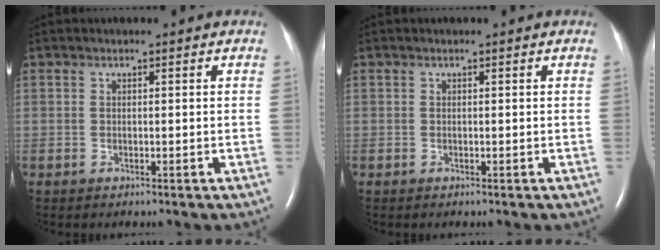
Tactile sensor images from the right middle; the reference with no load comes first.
{"total": 0.0}